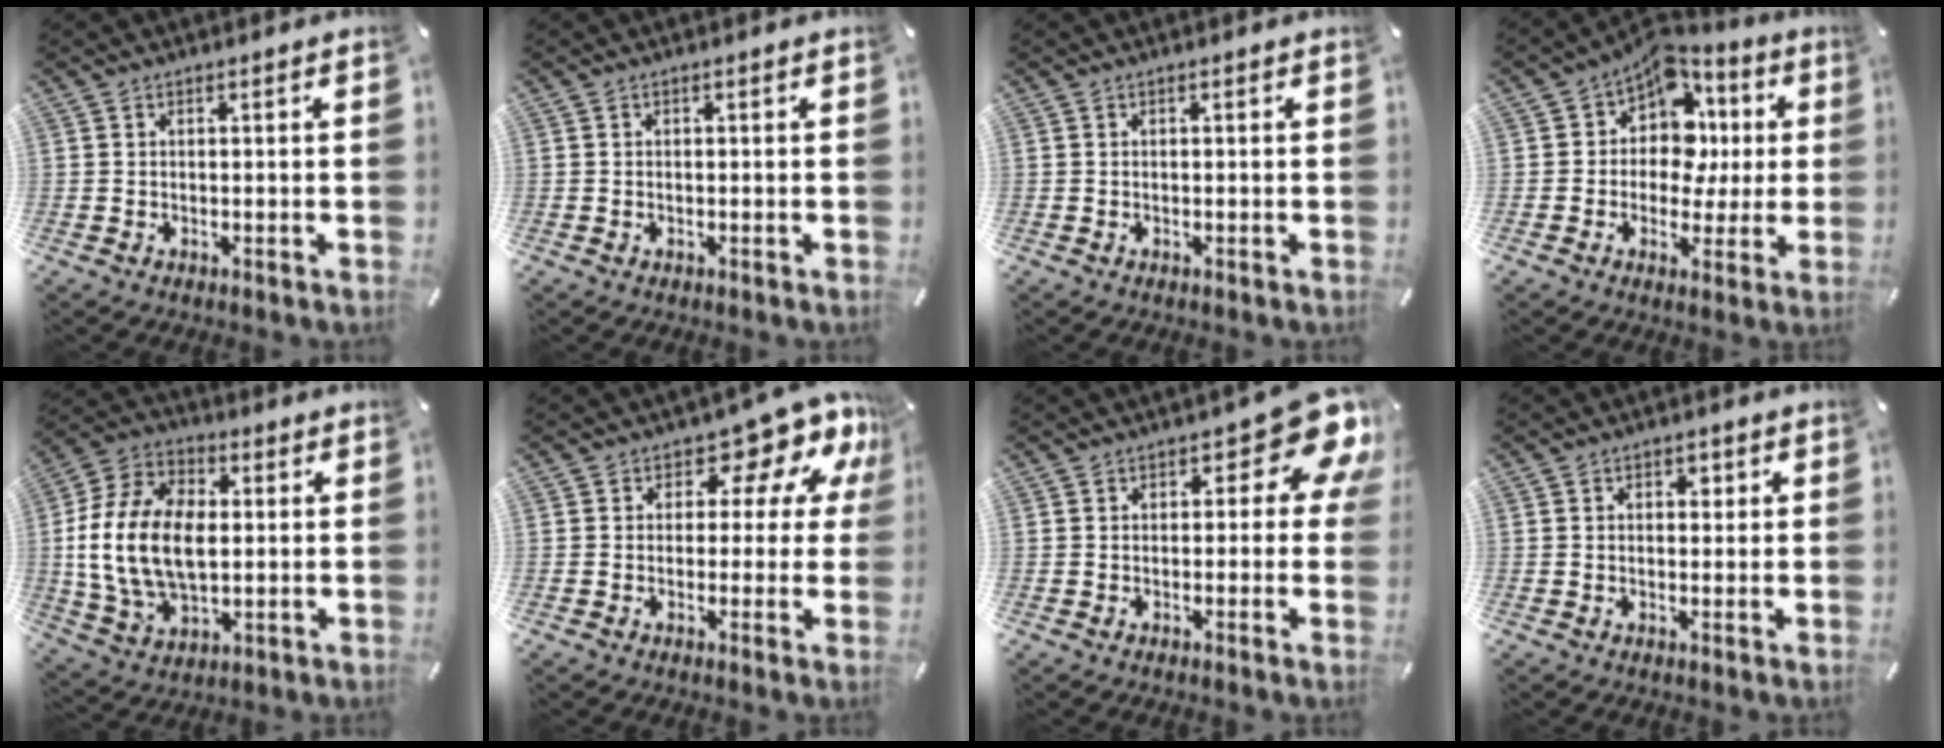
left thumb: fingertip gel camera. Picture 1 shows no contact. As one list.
[{"total": 0.0}, {"total": 0.0}, {"total": 10.7, "force": [3.2, 8.8, 5.1], "torque": [-0.088, -0.033, 0.063]}, {"total": 18.1, "force": [0.0, 12.7, 13.0], "torque": [-0.296, 0.010, 0.001]}, {"total": 11.4, "force": [5.9, 6.3, 7.5], "torque": [-0.087, -0.051, 0.099]}, {"total": 10.1, "force": [4.8, 4.6, 7.5], "torque": [-0.078, -0.034, 0.078]}, {"total": 2.1, "force": [0.5, 1.7, 1.2], "torque": [-0.011, 0.002, 0.001]}]